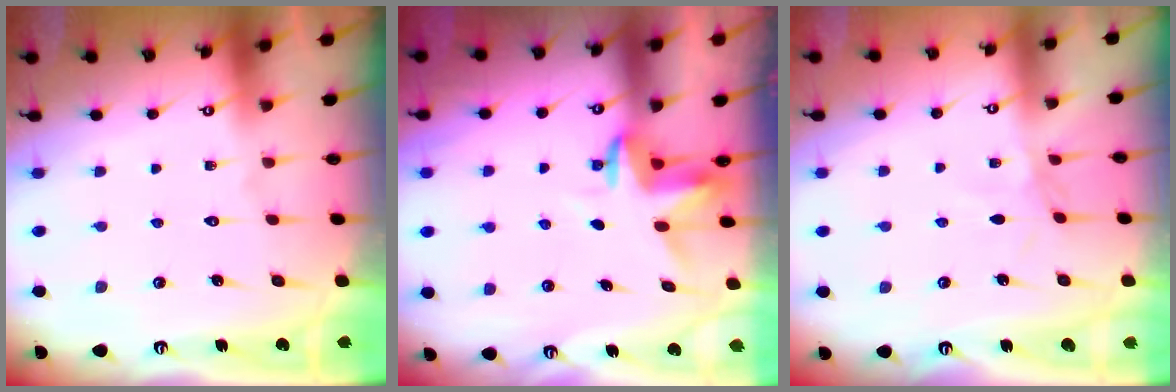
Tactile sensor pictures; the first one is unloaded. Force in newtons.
{"total": 3.5, "press": 3.5, "slide": 0.2}
{"total": 1.7, "press": 1.7, "slide": 0.5}